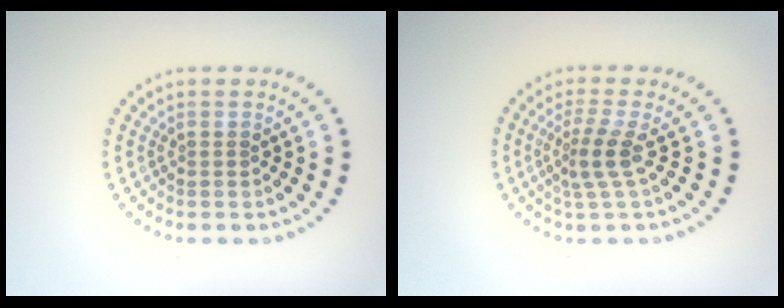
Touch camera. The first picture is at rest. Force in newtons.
{"total": 2.6, "press": 1.8, "slide": 1.8}